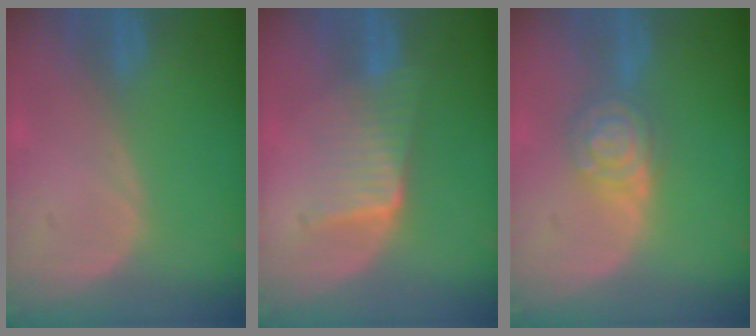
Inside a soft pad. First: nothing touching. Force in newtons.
{"total": 6.7, "press": 6.0, "slide": 3.1}
{"total": 6.1, "press": 6.1, "slide": 0.4}